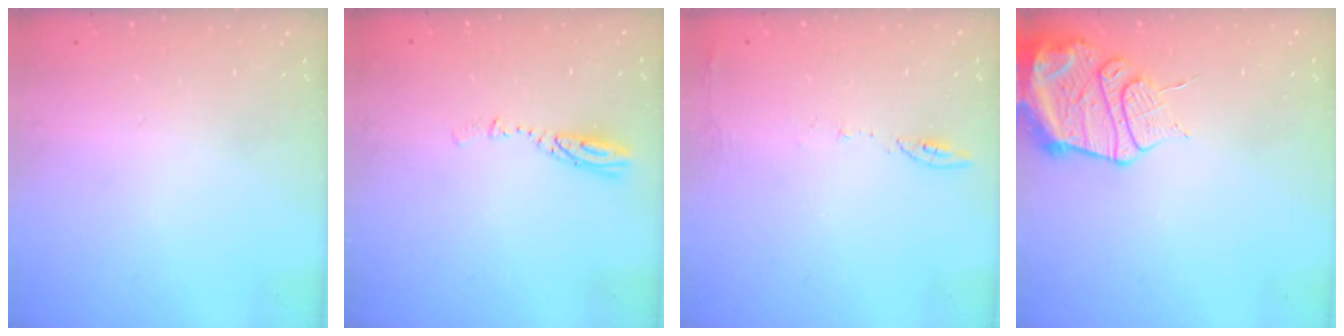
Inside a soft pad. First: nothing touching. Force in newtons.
{"total": 3.6, "press": 3.5, "slide": 0.4}
{"total": 5.8, "press": 5.7, "slide": 0.9}
{"total": 13.1, "press": 13.0, "slide": 1.6}